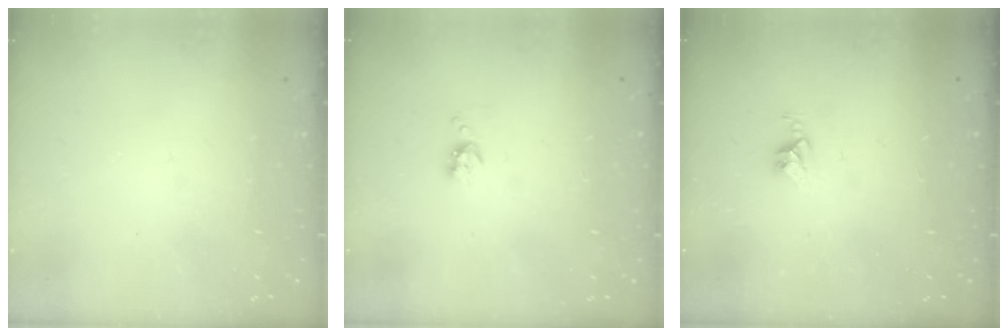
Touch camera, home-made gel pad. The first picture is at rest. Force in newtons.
{"total": 5.8, "press": 5.7, "slide": 0.8}
{"total": 2.8, "press": 2.7, "slide": 0.4}